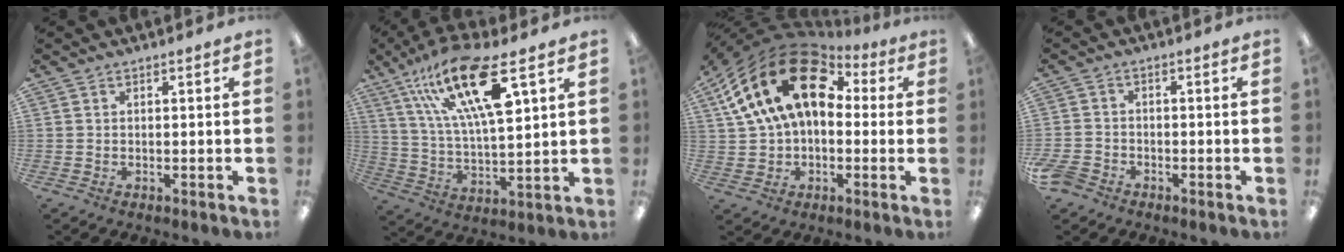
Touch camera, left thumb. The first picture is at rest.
{"total": 19.7, "force": [11.0, 5.4, 15.4], "torque": [-0.284, -0.044, 0.178]}
{"total": 20.0, "force": [6.7, 13.0, 13.7], "torque": [-0.277, -0.020, 0.113]}
{"total": 3.6, "force": [-2.8, 2.0, 1.3], "torque": [-0.038, 0.007, -0.055]}